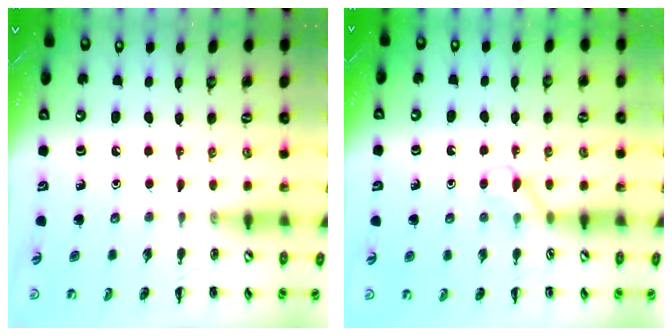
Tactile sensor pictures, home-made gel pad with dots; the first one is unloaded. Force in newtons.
{"total": 4.4, "press": 4.1, "slide": 1.5}